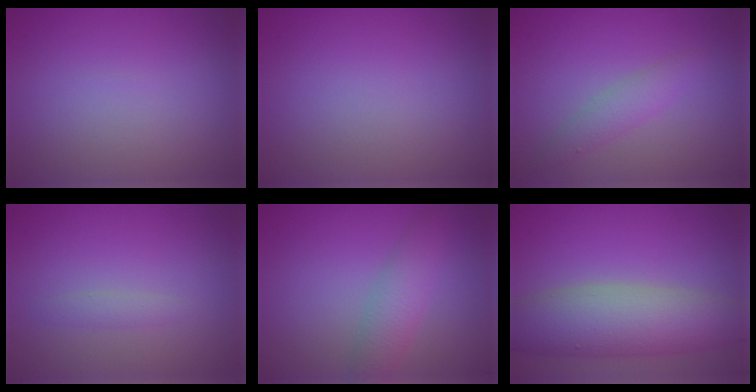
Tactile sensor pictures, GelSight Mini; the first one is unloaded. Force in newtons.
{"total": 0.0}
{"total": 2.0, "press": 2.0, "slide": 0.0}
{"total": 1.0, "press": 1.0, "slide": 0.0}
{"total": 3.2, "press": 3.2, "slide": 0.0}
{"total": 8.2, "press": 8.2, "slide": 0.5}